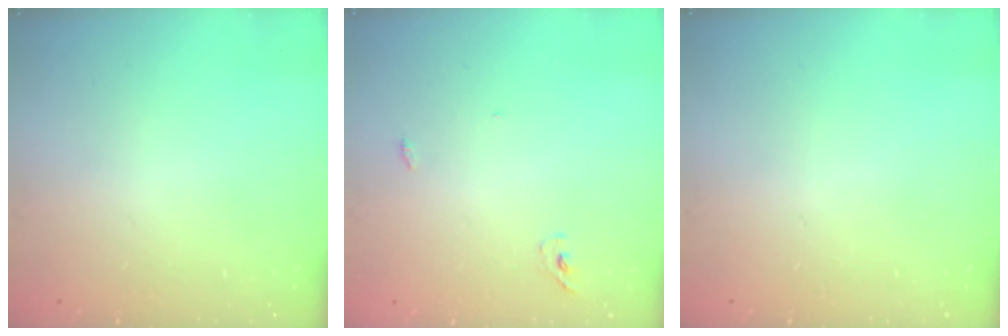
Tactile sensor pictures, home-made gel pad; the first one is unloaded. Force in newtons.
{"total": 6.0, "press": 2.8, "slide": 5.3}
{"total": 0.0}